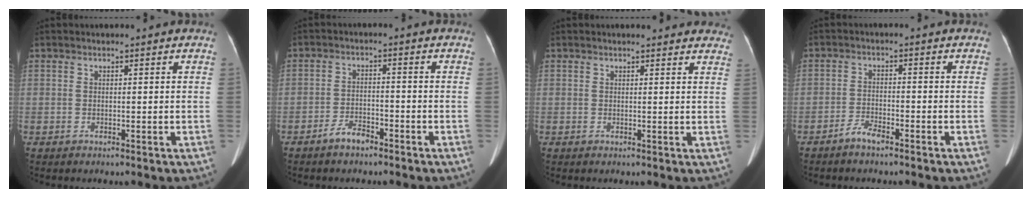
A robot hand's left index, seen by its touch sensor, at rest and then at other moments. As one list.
[{"total": 3.5, "force": [-2.8, 1.0, 1.8], "torque": [-0.038, 0.001, -0.051]}, {"total": 10.2, "force": [9.4, 2.6, 3.1], "torque": [-0.009, 0.003, 0.085]}, {"total": 2.8, "force": [-2.4, 0.6, 1.4], "torque": [-0.030, -0.001, -0.046]}]